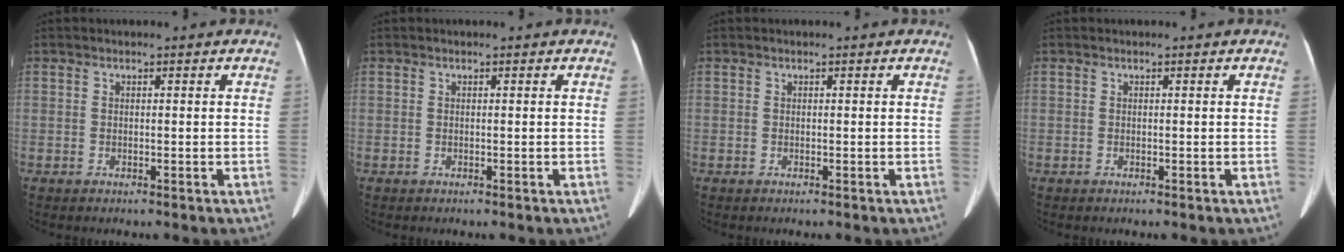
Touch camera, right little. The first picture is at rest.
{"total": 0.0}
{"total": 0.0}
{"total": 0.0}